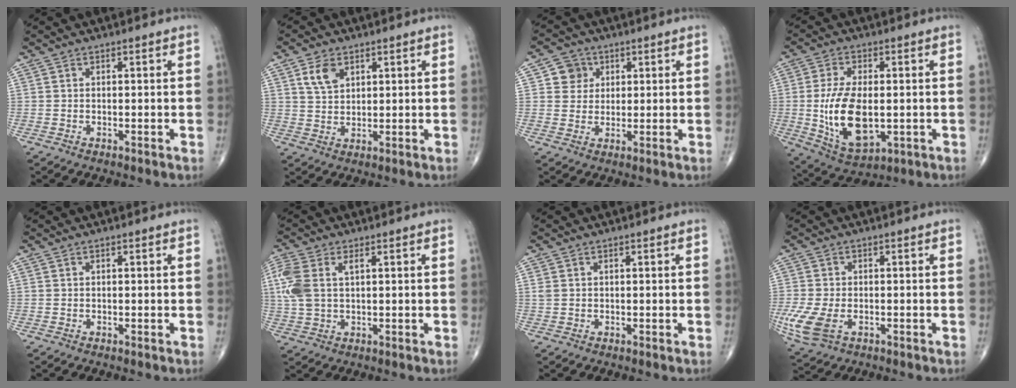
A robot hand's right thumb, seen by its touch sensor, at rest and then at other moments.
{"total": 5.1, "force": [2.4, 3.2, 3.1], "torque": [-0.045, -0.011, 0.048]}
{"total": 4.9, "force": [1.6, 4.6, 0.9], "torque": [0.012, 0.000, 0.022]}
{"total": 14.4, "force": [-1.2, 7.4, 12.3], "torque": [-0.228, -0.012, -0.008]}
{"total": 0.0}
{"total": 8.6, "force": [2.2, 4.8, 6.8], "torque": [-0.186, 0.015, 0.046]}
{"total": 0.9, "force": [0.3, 0.7, 0.5], "torque": [-0.012, 0.004, 0.007]}
{"total": 8.6, "force": [-2.6, 5.1, 6.3], "torque": [-0.159, -0.006, -0.044]}